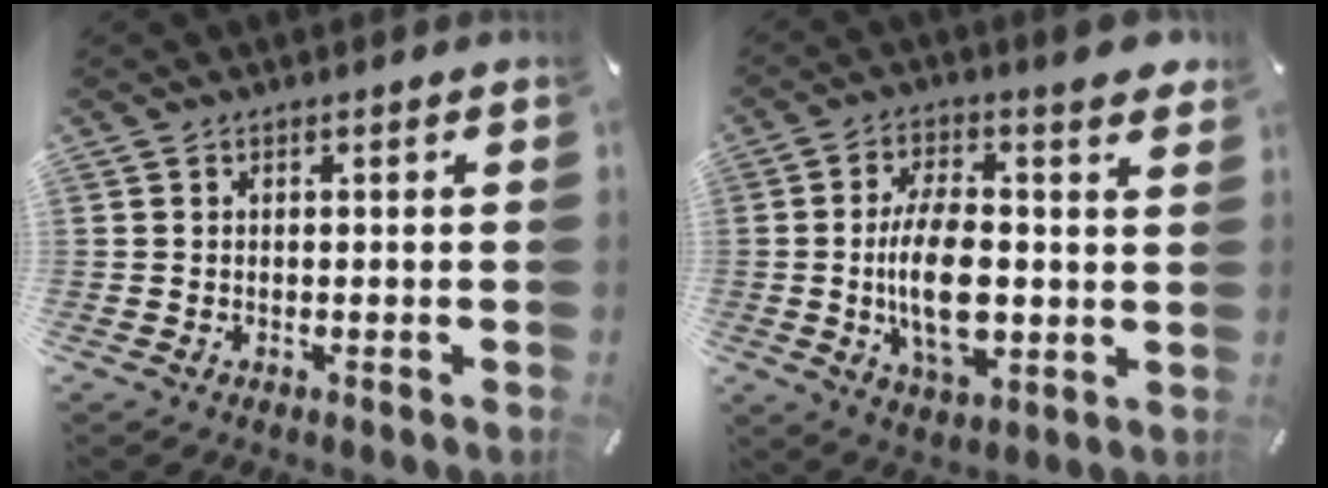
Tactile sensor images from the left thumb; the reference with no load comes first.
{"total": 15.8, "force": [1.0, 7.4, 13.9], "torque": [-0.242, -0.017, 0.012]}